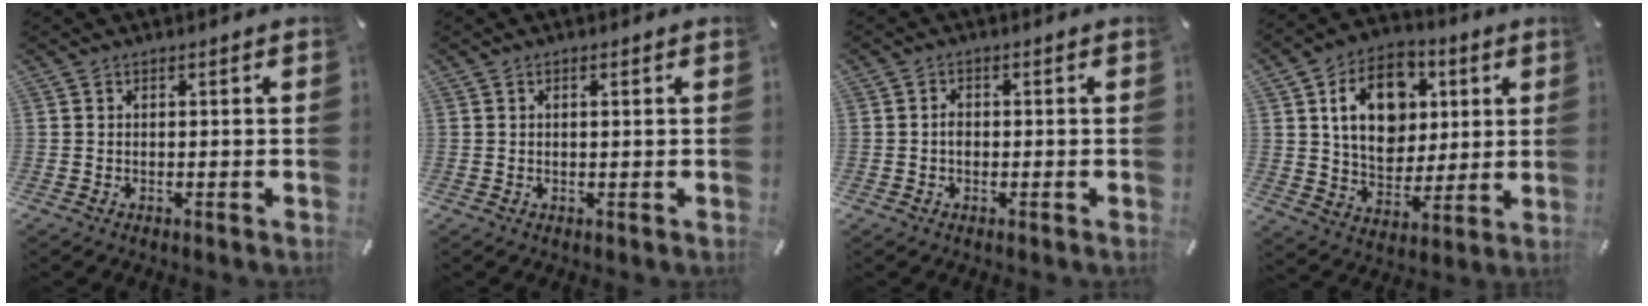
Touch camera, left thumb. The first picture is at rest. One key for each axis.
{"total": 0.7, "fx": 0.2, "fy": 0.1, "fz": 0.6, "tx": -0.012, "ty": 0.000, "tz": 0.002}
{"total": 1.8, "fx": -0.2, "fy": 1.4, "fz": 1.2, "tx": -0.023, "ty": 0.005, "tz": -0.006}
{"total": 15.8, "fx": 4.4, "fy": 12.4, "fz": 8.7, "tx": -0.136, "ty": 0.007, "tz": 0.087}